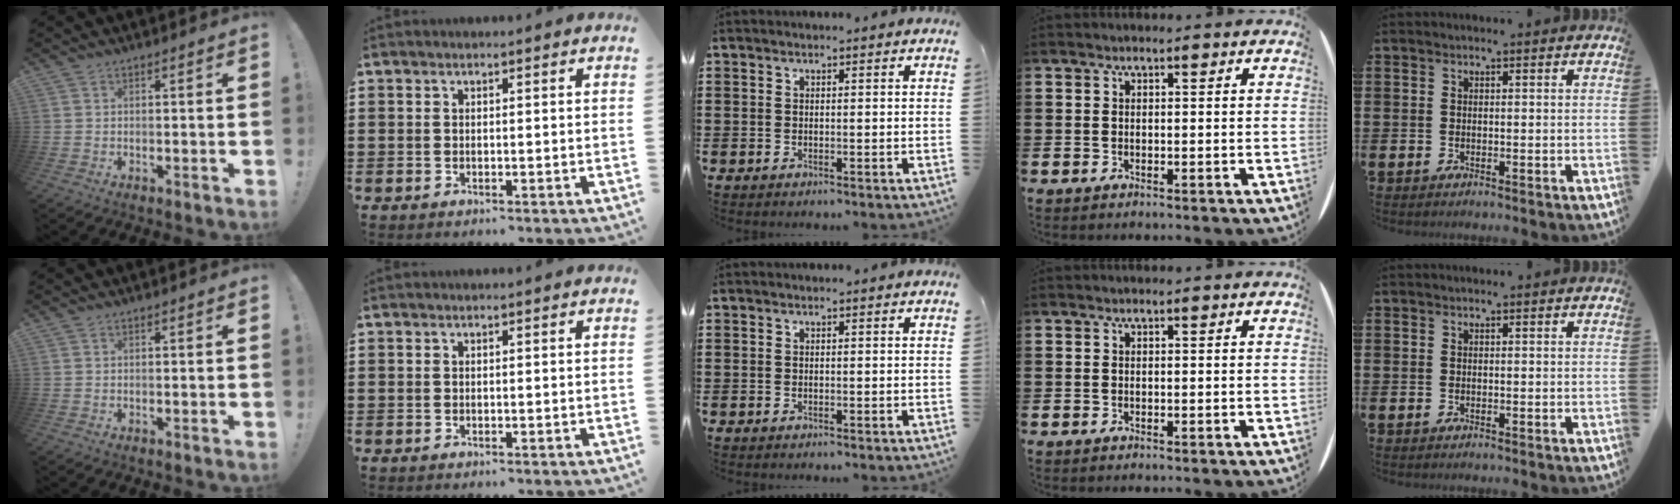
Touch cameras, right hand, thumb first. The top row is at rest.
{}